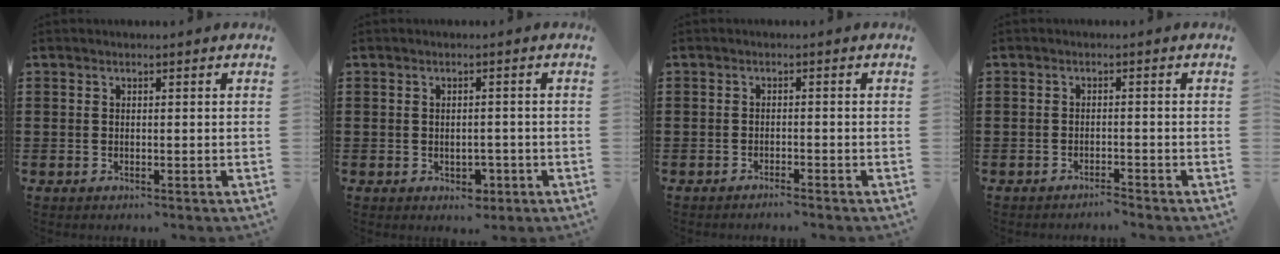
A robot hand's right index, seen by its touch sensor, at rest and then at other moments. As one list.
[{"total": 2.2, "force": [-0.7, 1.5, 1.4], "torque": [-0.029, 0.002, -0.016]}, {"total": 1.3, "force": [-1.2, -0.1, 0.1], "torque": [-0.006, 0.002, -0.025]}, {"total": 1.4, "force": [-1.4, -0.1, 0.2], "torque": [-0.008, 0.001, -0.029]}]